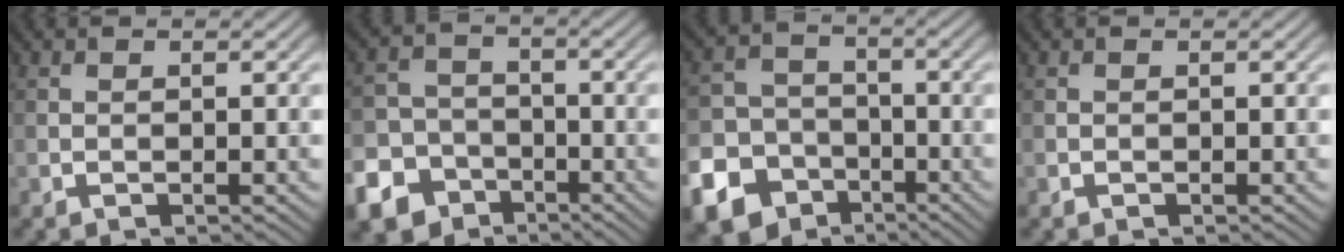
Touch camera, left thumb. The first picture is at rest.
{"total": 11.4, "force": [-6.7, 8.9, 2.6], "torque": [-0.084, -0.048, -0.129]}
{"total": 14.7, "force": [-8.0, 11.7, 3.8], "torque": [-0.127, -0.068, -0.142]}
{"total": 0.0}